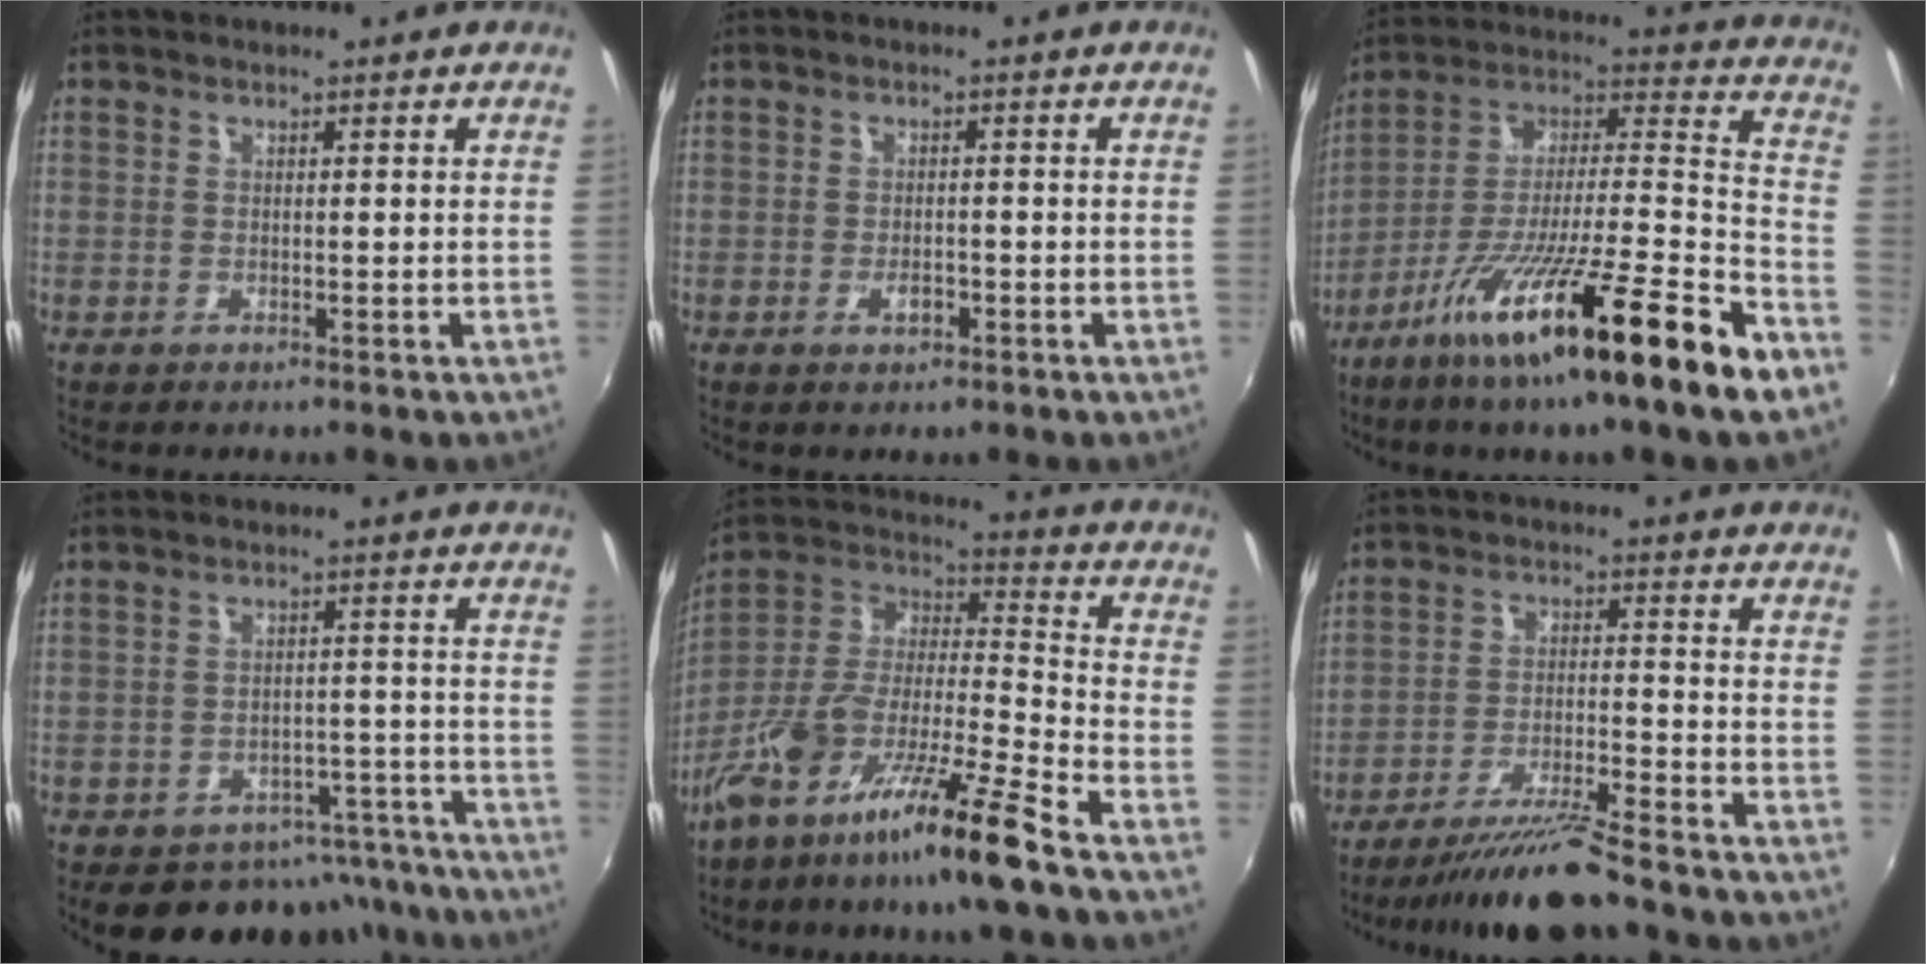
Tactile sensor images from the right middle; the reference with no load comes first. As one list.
[{"total": 2.2, "force": [-1.1, 1.2, 1.4], "torque": [-0.026, -0.002, -0.019]}, {"total": 24.8, "force": [-14.7, 0.7, 19.9], "torque": [-0.295, -0.027, -0.250]}, {"total": 13.9, "force": [-11.6, 6.8, 3.5], "torque": [-0.058, 0.024, -0.128]}, {"total": 18.6, "force": [-13.2, 0.3, 13.1], "torque": [-0.227, -0.021, -0.246]}, {"total": 10.9, "force": [-9.7, -0.2, 5.0], "torque": [-0.107, -0.009, -0.170]}]